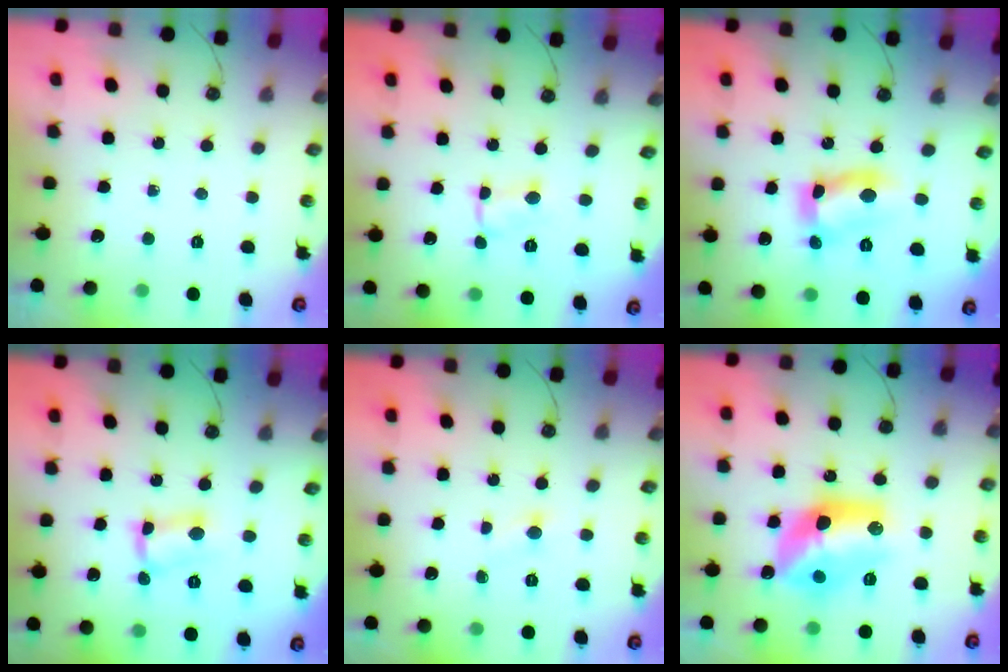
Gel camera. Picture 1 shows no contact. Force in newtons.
{"total": 1.4, "press": 1.4, "slide": 0.1}
{"total": 11.8, "press": 11.7, "slide": 0.6}
{"total": 2.9, "press": 2.9, "slide": 0.4}
{"total": 1.8, "press": 1.8, "slide": 0.2}
{"total": 14.1, "press": 14.0, "slide": 1.1}